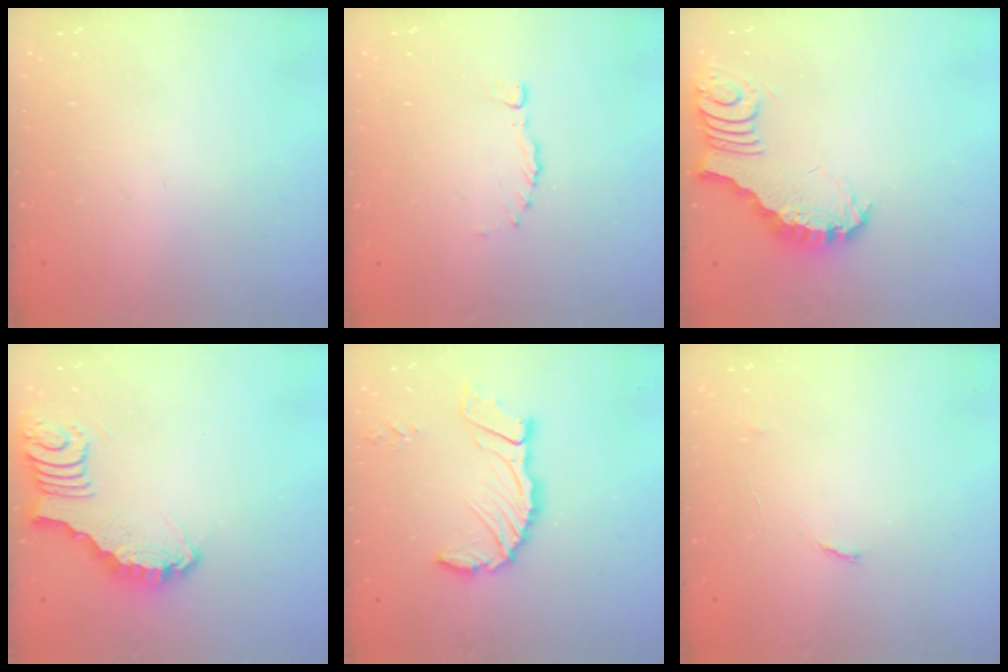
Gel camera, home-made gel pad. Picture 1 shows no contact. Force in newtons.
{"total": 0.0}
{"total": 3.8, "press": 3.7, "slide": 0.6}
{"total": 3.7, "press": 3.7, "slide": 0.2}
{"total": 12.2, "press": 12.1, "slide": 1.6}
{"total": 4.4, "press": 4.4, "slide": 0.3}